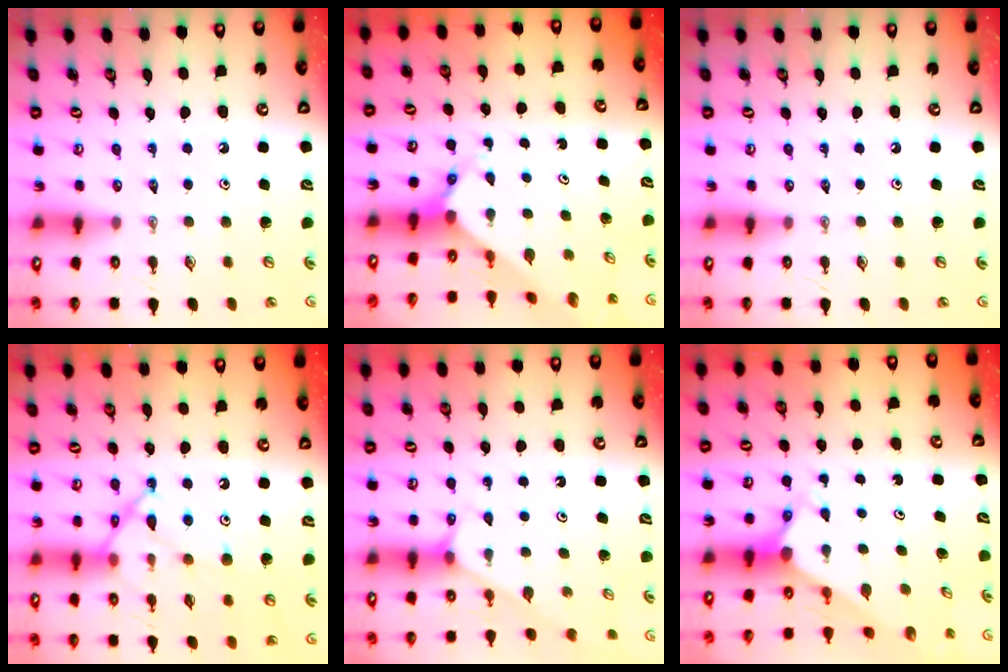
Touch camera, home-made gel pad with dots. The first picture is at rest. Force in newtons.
{"total": 3.6, "press": 3.6, "slide": 0.2}
{"total": 0.0}
{"total": 15.9, "press": 15.9, "slide": 1.3}
{"total": 2.1, "press": 2.1, "slide": 0.4}
{"total": 2.8, "press": 2.8, "slide": 0.2}